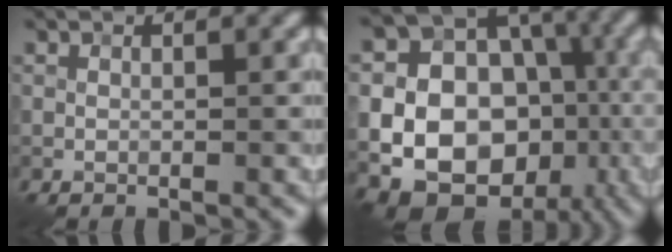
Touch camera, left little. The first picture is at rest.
{"total": 17.8, "force": [-3.7, 14.7, 9.3], "torque": [-0.141, -0.014, -0.068]}